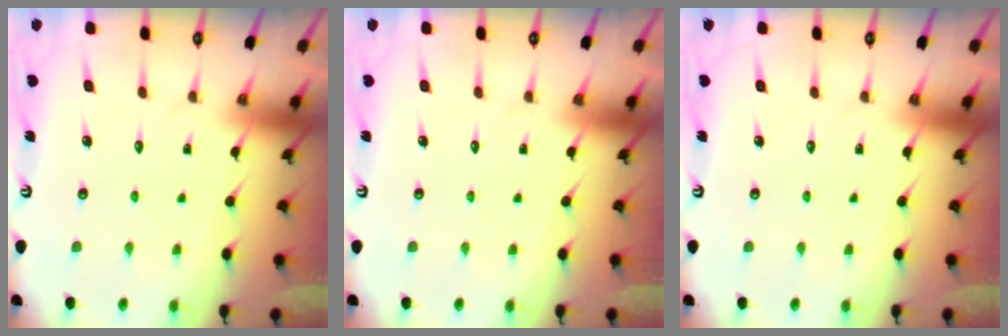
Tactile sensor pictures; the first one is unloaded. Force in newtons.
{"total": 0.0}
{"total": 0.0}